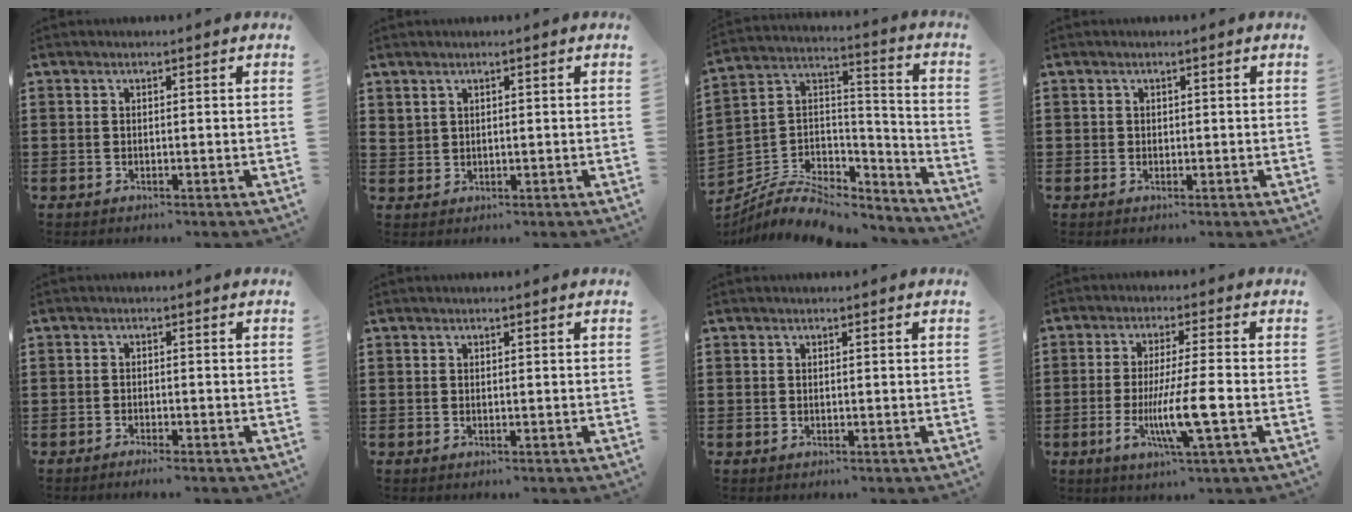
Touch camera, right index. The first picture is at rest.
{"total": 1.3, "force": [1.0, 0.7, 0.3], "torque": [-0.010, 0.003, 0.019]}
{"total": 7.2, "force": [-5.5, 3.6, 2.9], "torque": [-0.066, 0.005, -0.105]}
{"total": 0.6, "force": [0.1, 0.5, 0.1], "torque": [-0.003, 0.003, 0.002]}
{"total": 1.7, "force": [-1.6, -0.2, 0.3], "torque": [-0.008, 0.002, -0.031]}
{"total": 0.0}
{"total": 0.0}
{"total": 8.7, "force": [-2.3, 0.4, 8.4], "torque": [-0.166, -0.021, -0.045]}